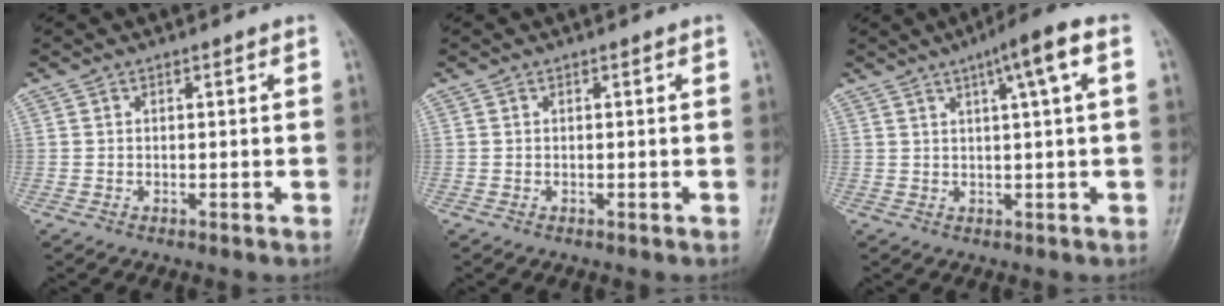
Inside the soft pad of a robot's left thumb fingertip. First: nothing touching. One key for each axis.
{"total": 0.0}
{"total": 7.4, "fx": 2.8, "fy": 0.3, "fz": 6.8, "tx": -0.113, "ty": 0.012, "tz": 0.041}